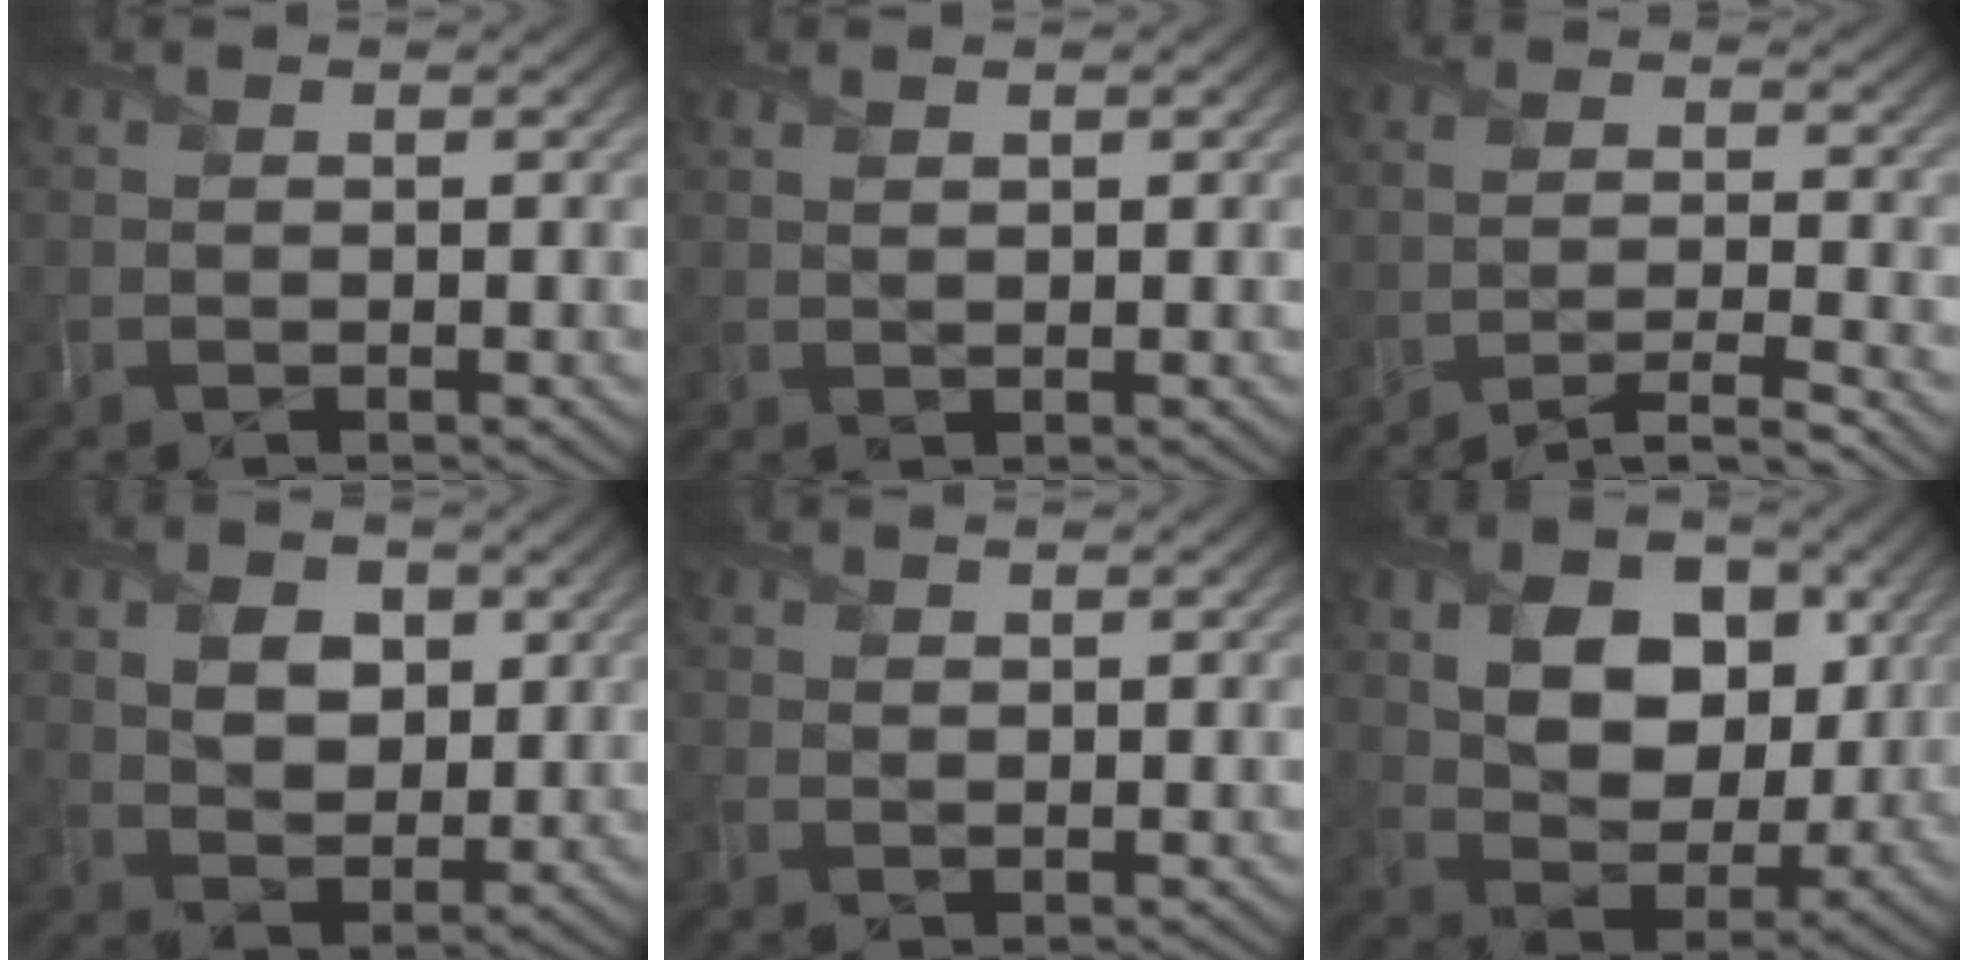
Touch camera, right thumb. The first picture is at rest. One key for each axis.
{"total": 0.9, "fx": 0.7, "fy": 0.2, "fz": 0.5, "tx": -0.012, "ty": 0.004, "tz": 0.016}
{"total": 5.2, "fx": -4.2, "fy": 0.7, "fz": 3.0, "tx": -0.048, "ty": 0.007, "tz": -0.077}
{"total": 6.4, "fx": 2.3, "fy": 4.5, "fz": 4.0, "tx": -0.088, "ty": -0.001, "tz": 0.032}
{"total": 1.1, "fx": 0.4, "fy": 0.9, "fz": 0.5, "tx": -0.009, "ty": 0.002, "tz": 0.008}
{"total": 11.3, "fx": 3.3, "fy": 7.9, "fz": 7.4, "tx": -0.152, "ty": -0.005, "tz": 0.048}